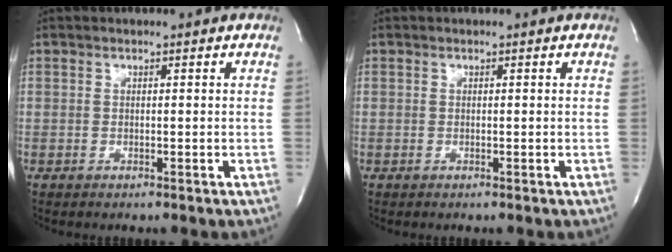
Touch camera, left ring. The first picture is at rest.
{"total": 0.0}